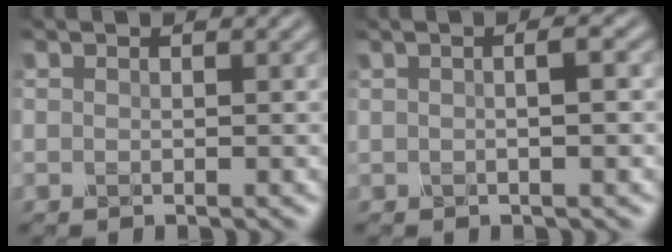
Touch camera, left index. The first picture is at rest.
{"total": 3.2, "force": [0.7, 1.4, 2.8], "torque": [-0.006, 0.014, -0.017]}